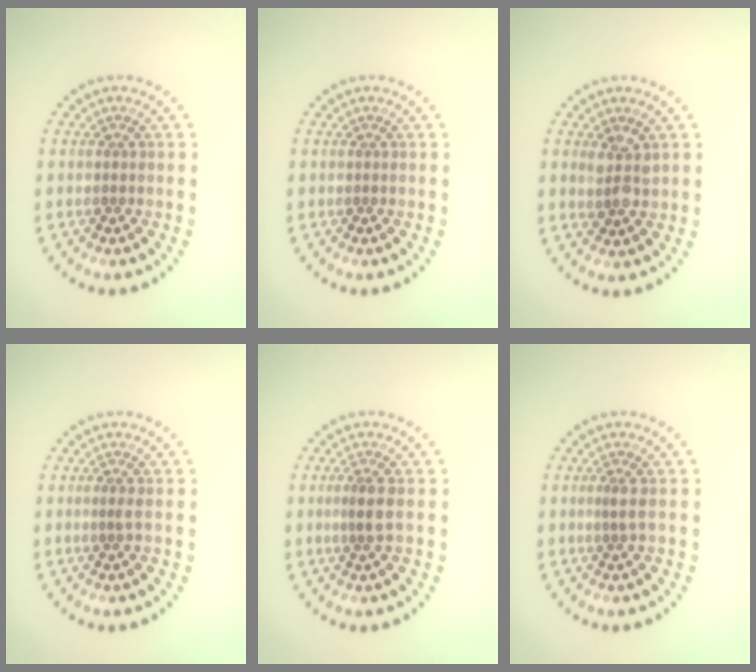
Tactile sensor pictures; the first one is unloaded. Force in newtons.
{"total": 0.0}
{"total": 2.3, "press": 2.1, "slide": 0.8}
{"total": 0.6, "press": 0.3, "slide": 0.5}
{"total": 1.5, "press": 1.1, "slide": 1.0}
{"total": 0.8, "press": 0.5, "slide": 0.7}